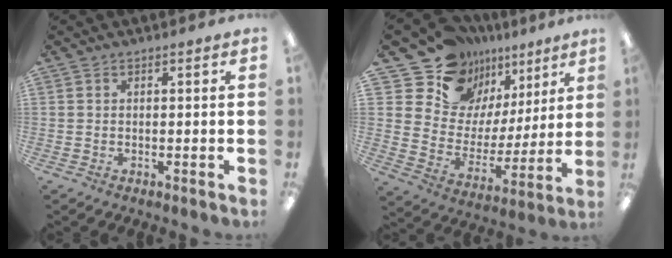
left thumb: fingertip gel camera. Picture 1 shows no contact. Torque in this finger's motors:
{"motor_torque": [0.36, 0.42, -0.22, -0.29, 0.01]}